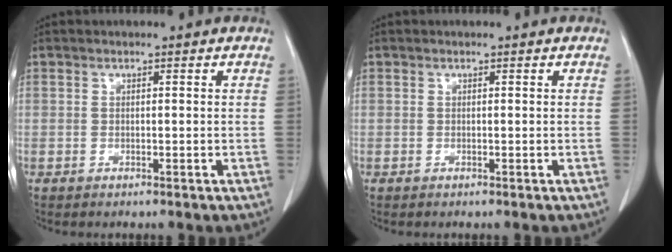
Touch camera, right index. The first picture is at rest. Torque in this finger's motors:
{"motor_torque": [0.00, 0.00, 0.01, 0.00]}